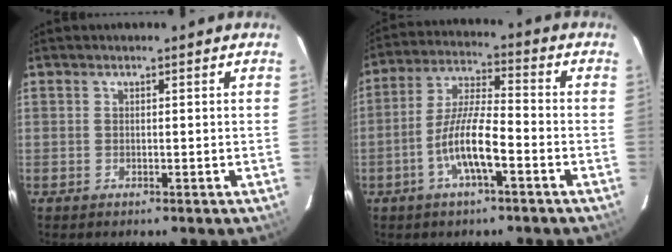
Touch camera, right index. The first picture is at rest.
{"total": 9.7, "force": [-4.2, 1.7, 8.6], "torque": [-0.176, 0.003, -0.081]}